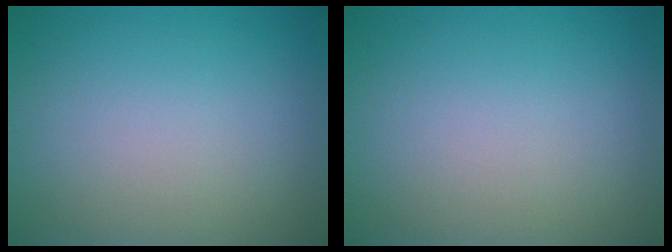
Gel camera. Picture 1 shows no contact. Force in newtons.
{"total": 0.0}